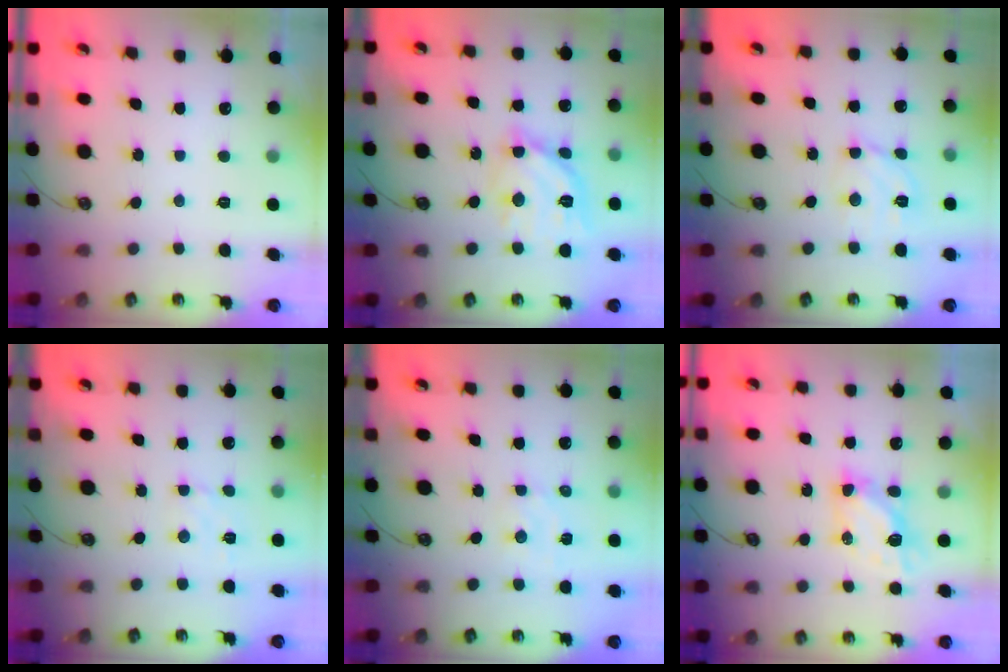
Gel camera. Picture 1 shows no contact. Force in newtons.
{"total": 14.9, "press": 14.8, "slide": 1.2}
{"total": 9.8, "press": 9.8, "slide": 1.1}
{"total": 2.1, "press": 2.0, "slide": 0.6}
{"total": 2.4, "press": 2.3, "slide": 0.6}
{"total": 6.0, "press": 6.0, "slide": 0.3}